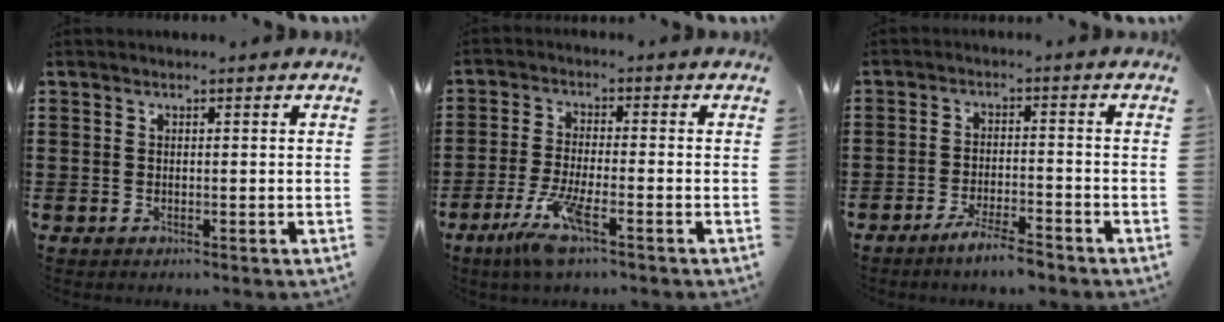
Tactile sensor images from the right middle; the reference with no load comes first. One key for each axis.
{"total": 6.6, "fx": -3.7, "fy": 1.0, "fz": 5.4, "tx": -0.118, "ty": -0.016, "tz": -0.068}
{"total": 4.2, "fx": -3.5, "fy": 0.1, "fz": 2.2, "tx": -0.045, "ty": -0.002, "tz": -0.066}